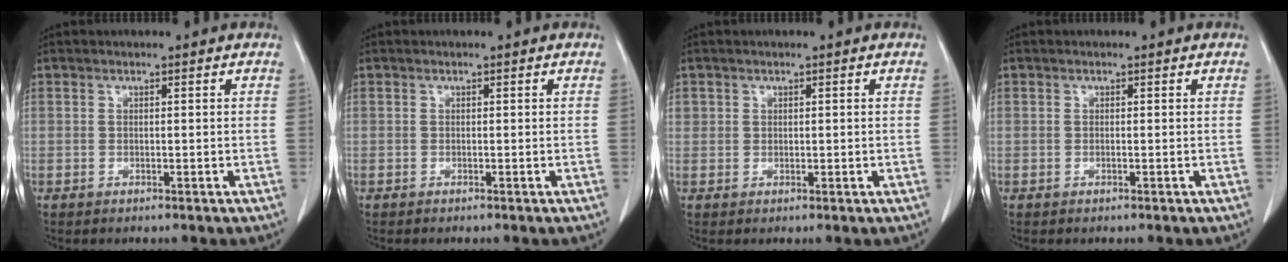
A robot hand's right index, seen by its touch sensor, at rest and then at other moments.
{"total": 0.0}
{"total": 1.4, "force": [0.6, 1.3, 0.4], "torque": [0.002, 0.000, 0.008]}
{"total": 0.0}